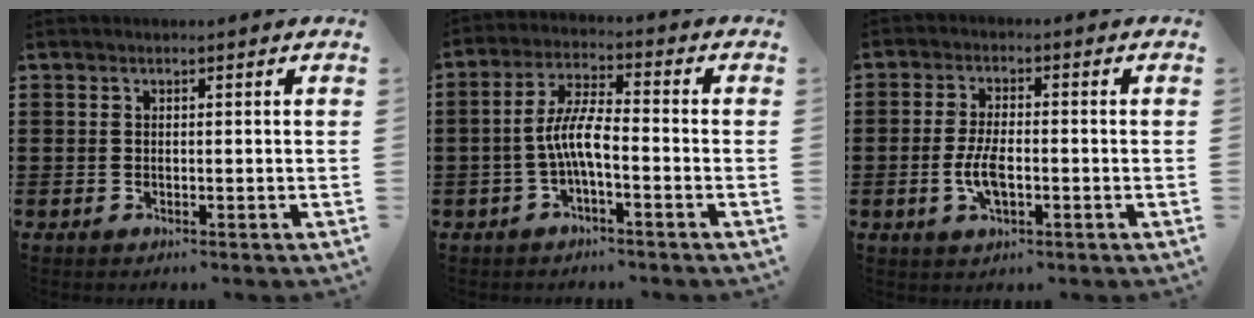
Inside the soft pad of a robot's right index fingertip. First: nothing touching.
{"total": 6.4, "force": [-1.8, 1.6, 5.9], "torque": [-0.131, -0.006, -0.039]}
{"total": 5.3, "force": [-1.2, 2.2, 4.6], "torque": [-0.109, -0.004, -0.028]}